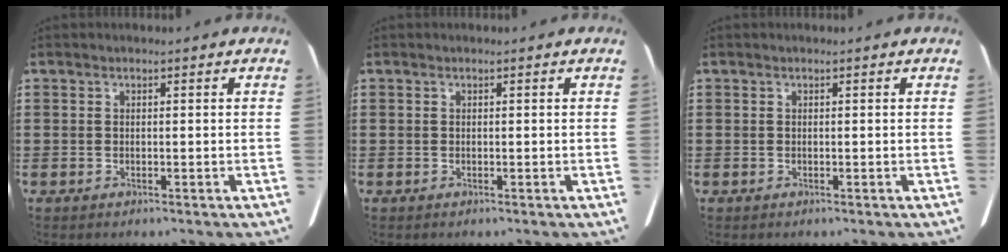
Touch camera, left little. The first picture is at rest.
{"total": 0.0}
{"total": 0.0}